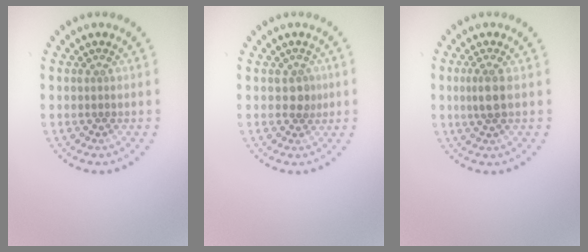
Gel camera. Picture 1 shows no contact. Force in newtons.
{"total": 1.3, "press": 1.2, "slide": 0.6}
{"total": 2.0, "press": 1.7, "slide": 1.0}